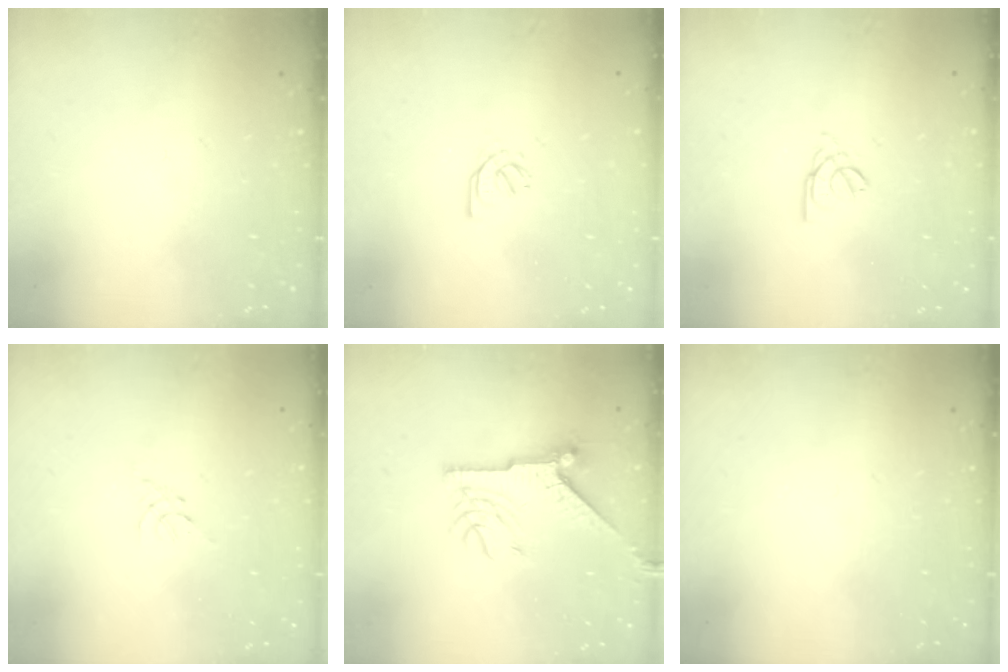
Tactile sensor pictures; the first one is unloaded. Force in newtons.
{"total": 1.7, "press": 1.6, "slide": 0.5}
{"total": 2.5, "press": 2.5, "slide": 0.5}
{"total": 0.5, "press": 0.4, "slide": 0.3}
{"total": 9.2, "press": 9.2, "slide": 0.2}
{"total": 0.0}